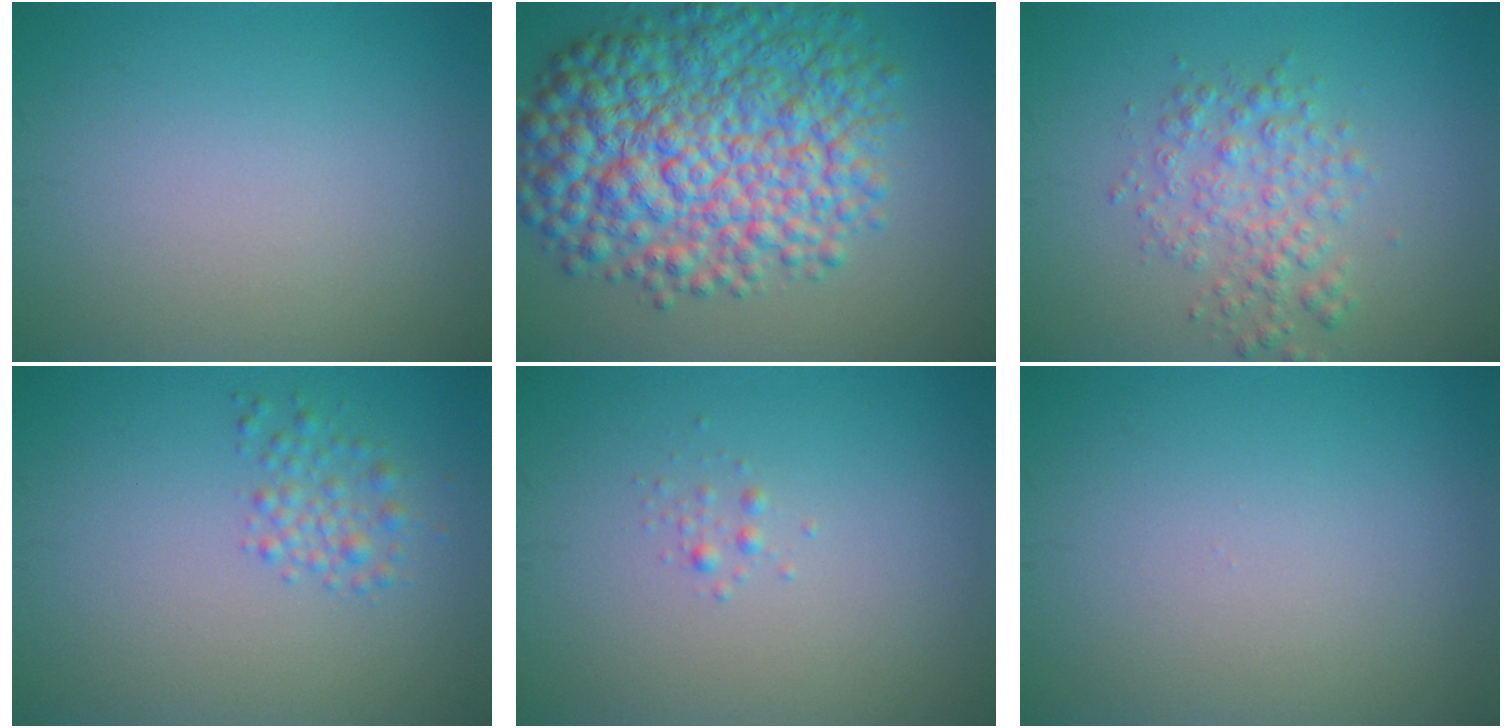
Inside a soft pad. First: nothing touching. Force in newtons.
{"total": 11.8, "press": 11.8, "slide": 0.2}
{"total": 3.3, "press": 3.3, "slide": 0.1}
{"total": 1.8, "press": 1.8, "slide": 0.1}
{"total": 0.7, "press": 0.7, "slide": 0.0}
{"total": 0.0}